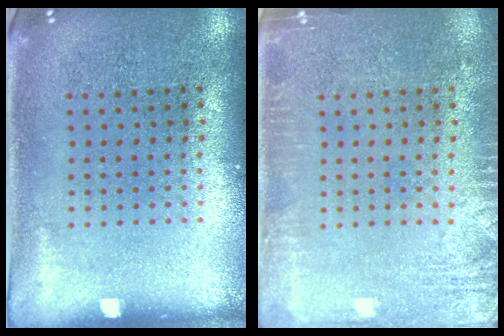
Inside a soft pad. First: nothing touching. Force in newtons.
{"total": 2.5, "press": 2.5, "slide": 0.4}